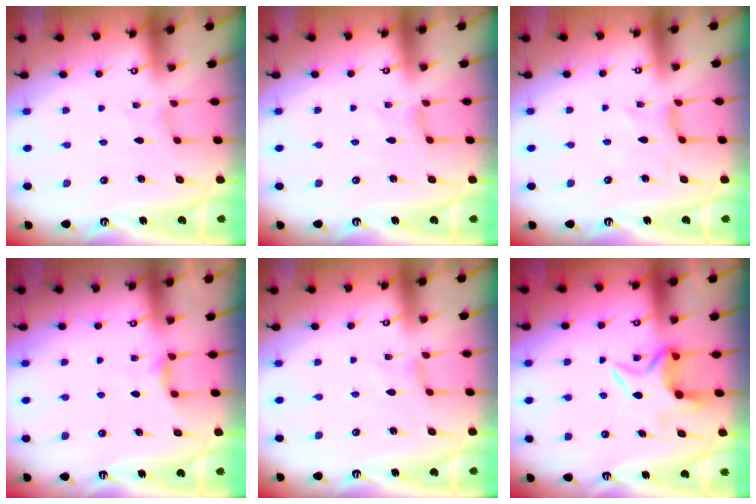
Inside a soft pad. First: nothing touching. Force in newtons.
{"total": 0.0}
{"total": 0.0}
{"total": 2.3, "press": 2.3, "slide": 0.4}
{"total": 0.0}
{"total": 6.6, "press": 6.6, "slide": 0.7}